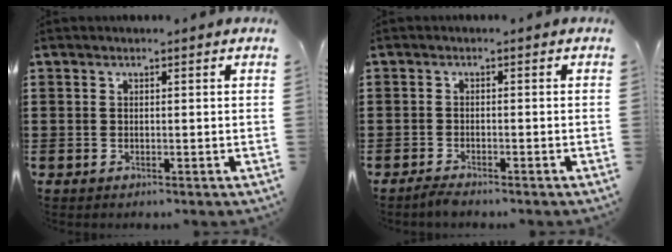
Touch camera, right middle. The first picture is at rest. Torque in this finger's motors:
{"motor_torque": [1.23, 0.91, -0.01, 0.03]}